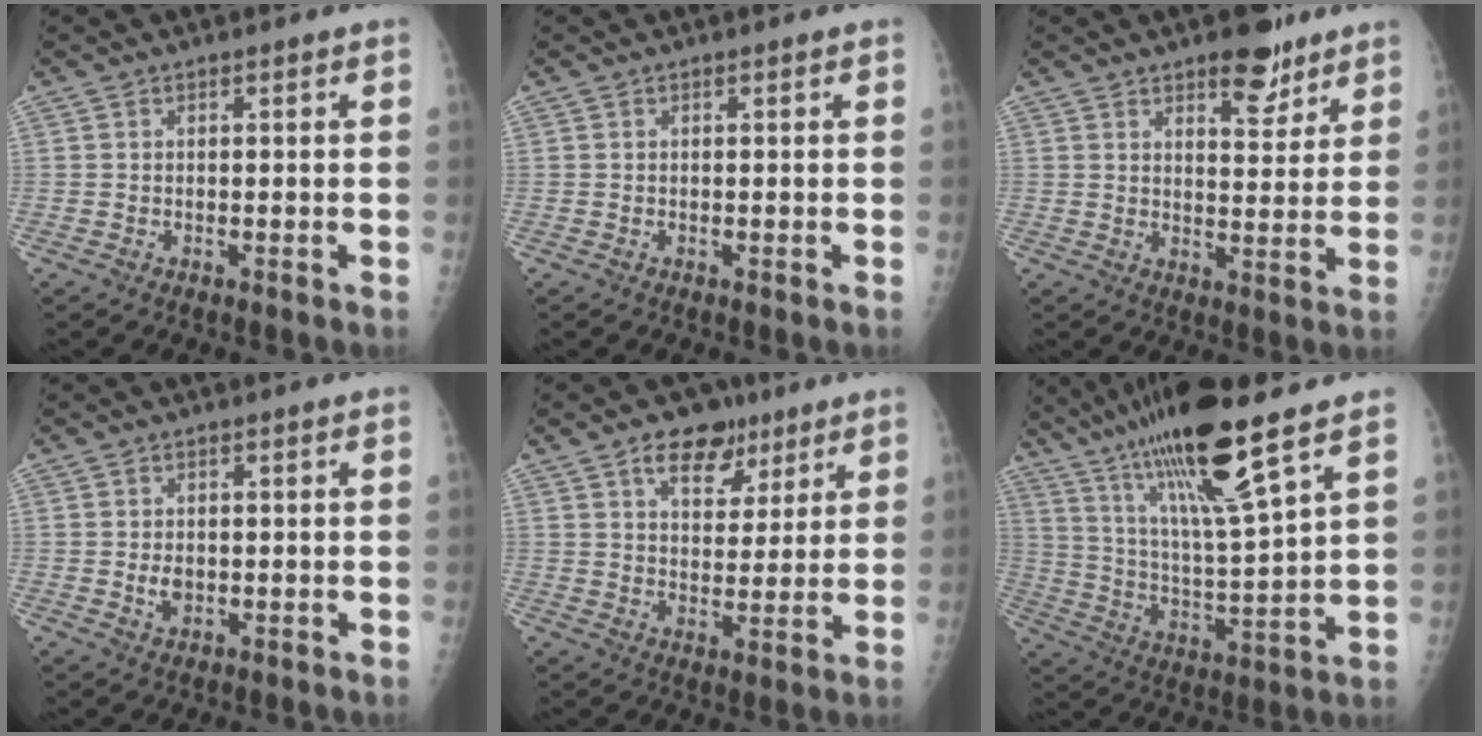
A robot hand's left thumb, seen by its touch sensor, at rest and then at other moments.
{"total": 0.0}
{"total": 8.3, "force": [5.6, 3.5, 4.9], "torque": [-0.040, -0.034, 0.080]}
{"total": 2.3, "force": [0.1, 1.7, 1.6], "torque": [-0.020, -0.003, 0.007]}
{"total": 10.0, "force": [6.1, 6.2, 4.9], "torque": [-0.039, -0.025, 0.093]}
{"total": 19.8, "force": [13.0, 2.0, 14.8], "torque": [-0.254, -0.057, 0.237]}